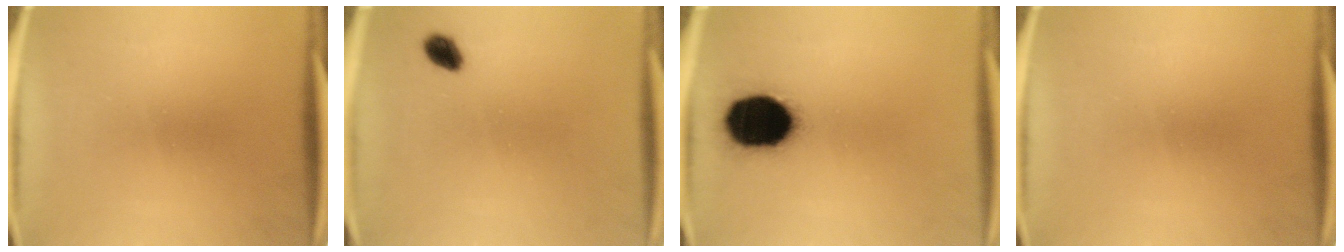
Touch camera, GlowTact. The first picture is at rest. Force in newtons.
{"total": 2.8}
{"total": 19.0}
{"total": 0.0}